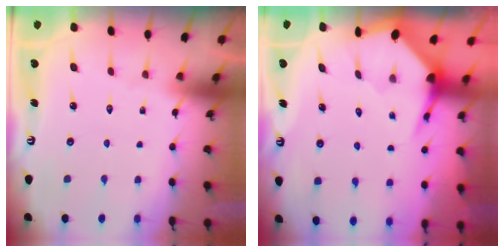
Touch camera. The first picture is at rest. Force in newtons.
{"total": 3.6, "press": 3.6, "slide": 0.5}